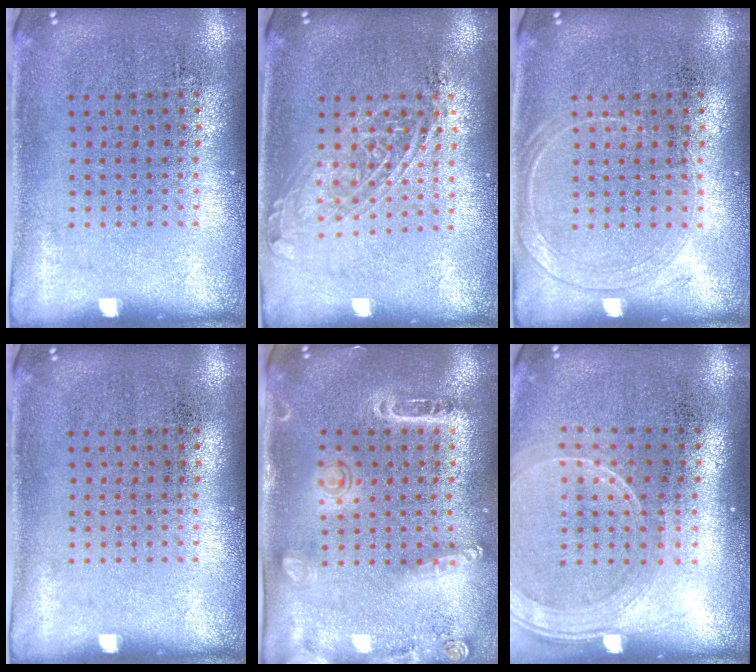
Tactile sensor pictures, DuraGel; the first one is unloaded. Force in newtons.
{"total": 1.6, "press": 1.3, "slide": 0.9}
{"total": 1.2, "press": 1.2, "slide": 0.2}
{"total": 0.0}
{"total": 1.5, "press": 1.5, "slide": 0.5}
{"total": 1.7, "press": 1.5, "slide": 0.8}